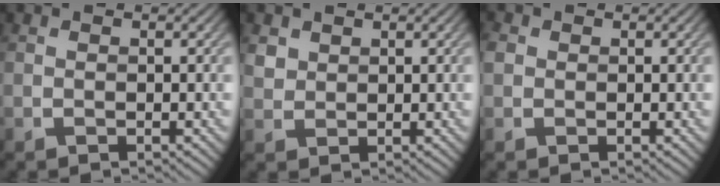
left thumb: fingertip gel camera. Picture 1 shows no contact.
{"total": 2.0, "force": [1.3, 1.4, 0.5], "torque": [-0.016, -0.001, 0.026]}
{"total": 1.6, "force": [0.2, 1.5, 0.6], "torque": [-0.016, 0.001, -0.001]}